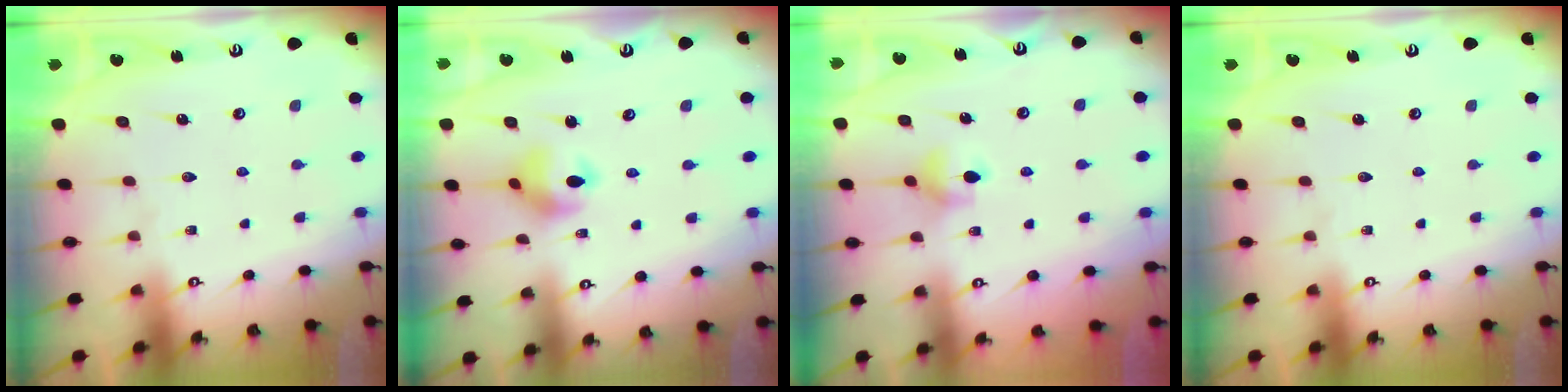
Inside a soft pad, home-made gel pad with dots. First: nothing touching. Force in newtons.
{"total": 8.3, "press": 8.2, "slide": 0.9}
{"total": 5.4, "press": 5.3, "slide": 0.9}
{"total": 0.0}